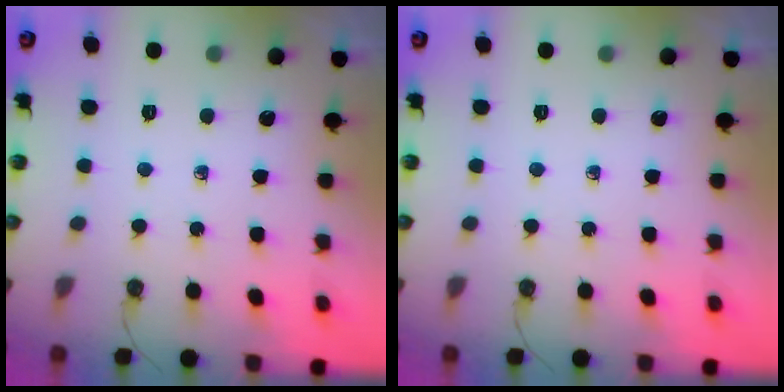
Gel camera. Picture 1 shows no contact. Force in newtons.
{"total": 0.0}